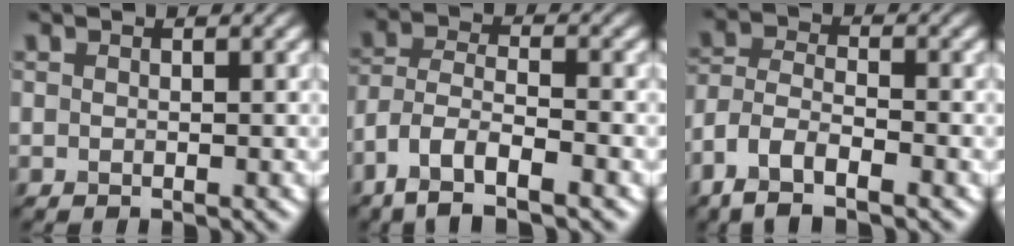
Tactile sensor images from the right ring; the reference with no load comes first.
{"total": 5.9, "force": [-3.8, 2.0, 4.1], "torque": [-0.080, -0.001, -0.079]}
{"total": 4.9, "force": [-3.3, 1.9, 3.1], "torque": [-0.063, -0.001, -0.075]}